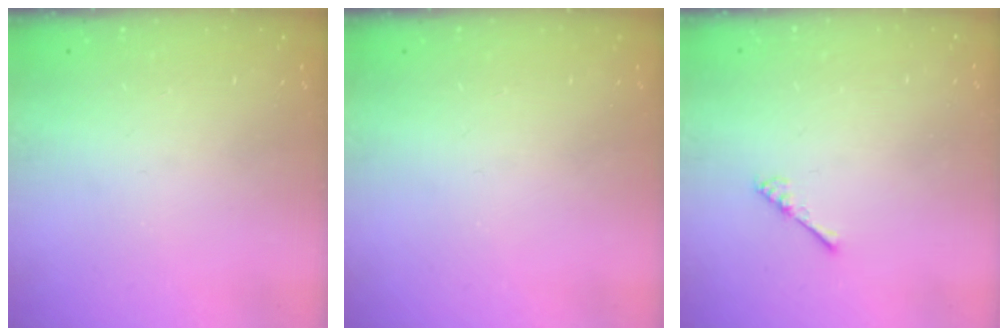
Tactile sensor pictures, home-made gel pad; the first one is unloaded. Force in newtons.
{"total": 0.0}
{"total": 1.8, "press": 1.7, "slide": 0.4}